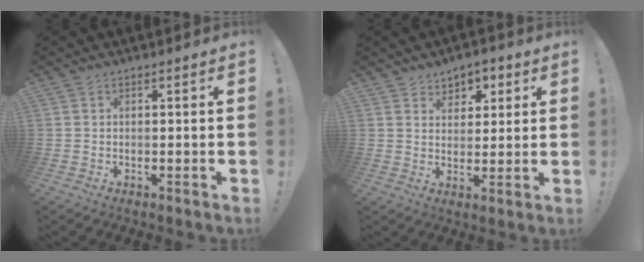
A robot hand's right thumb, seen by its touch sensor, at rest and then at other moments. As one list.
[{"total": 5.6, "force": [2.9, 4.7, 0.9], "torque": [-0.001, -0.022, 0.054]}]